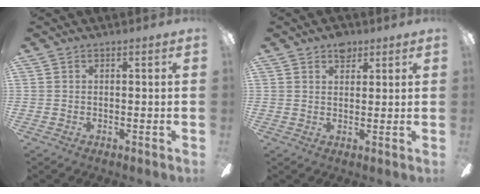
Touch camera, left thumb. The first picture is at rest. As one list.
[{"total": 4.5, "force": [3.1, 2.6, 2.0], "torque": [-0.013, -0.011, 0.051]}]